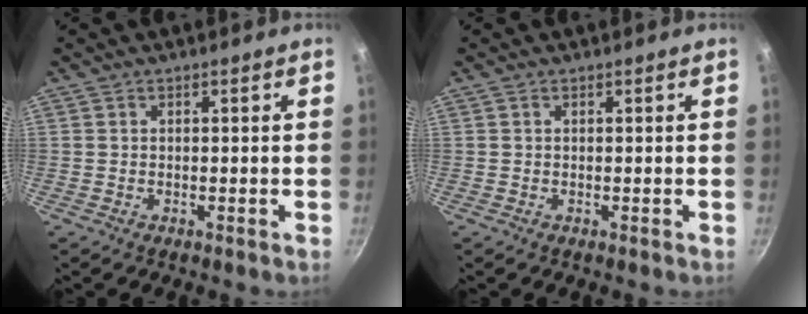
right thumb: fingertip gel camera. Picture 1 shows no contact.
{"total": 0.0}